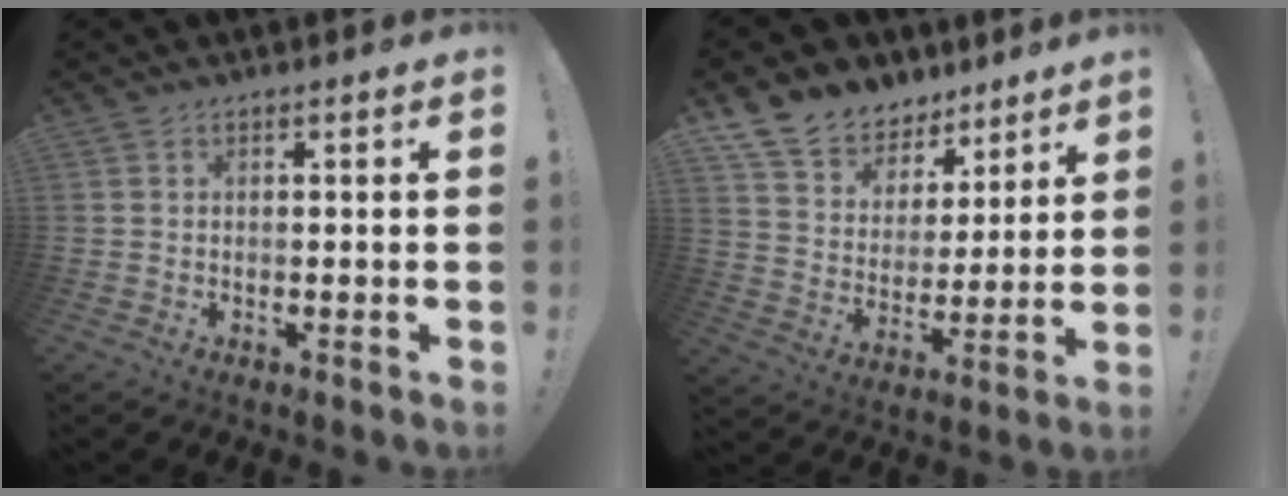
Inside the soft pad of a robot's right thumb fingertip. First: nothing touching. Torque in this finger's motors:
{"motor_torque": [-0.55, 0.94, 0.89, 0.84, 0.00]}